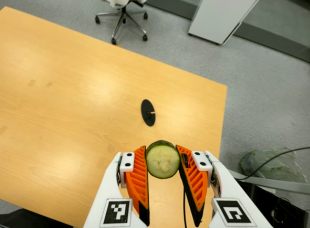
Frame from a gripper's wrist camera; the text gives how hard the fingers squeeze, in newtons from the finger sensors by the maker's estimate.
{"total": 11.2, "left": 11.7, "right": 10.7}